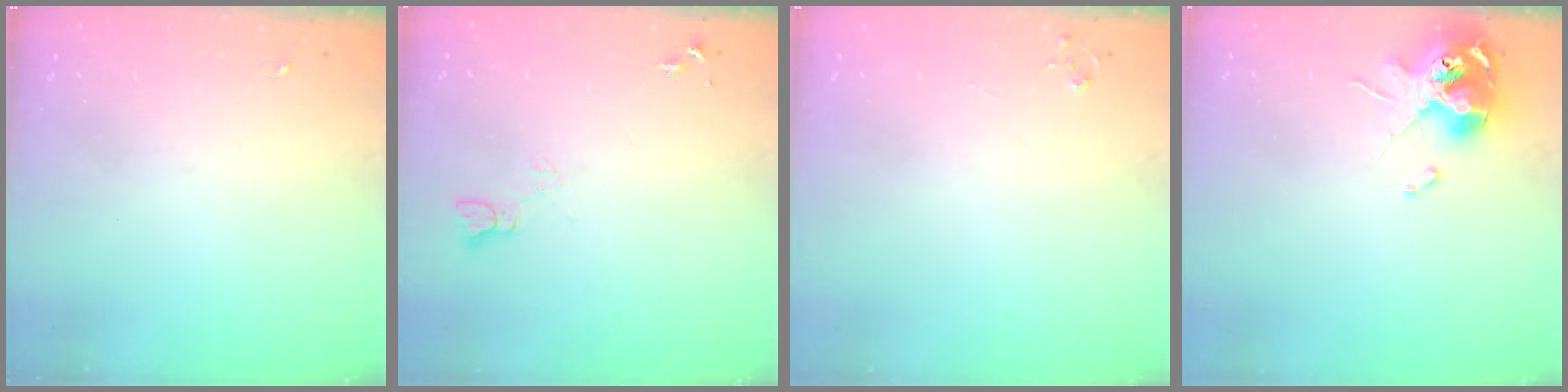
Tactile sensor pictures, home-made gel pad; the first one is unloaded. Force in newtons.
{"total": 3.5, "press": 3.5, "slide": 0.4}
{"total": 2.8, "press": 2.8, "slide": 0.3}
{"total": 12.0, "press": 11.8, "slide": 1.6}